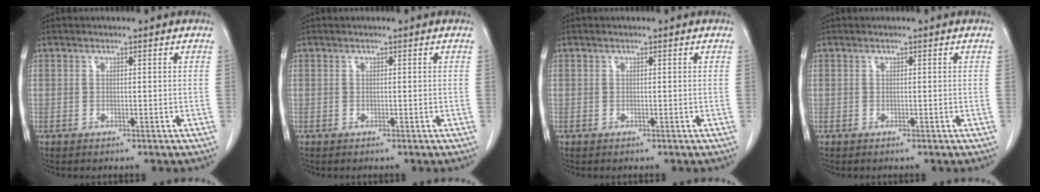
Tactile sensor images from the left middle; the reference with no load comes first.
{"total": 0.0}
{"total": 0.0}
{"total": 0.0}